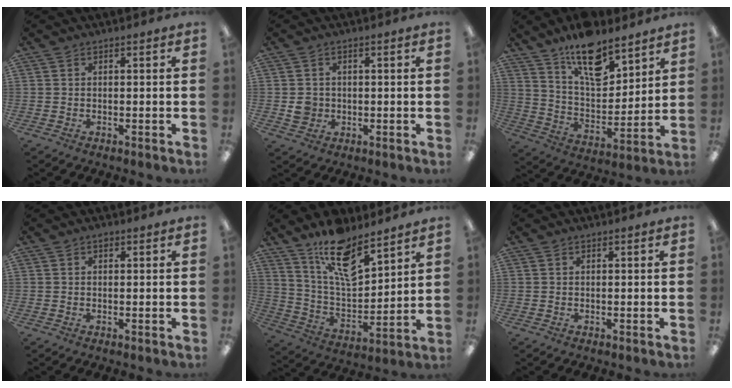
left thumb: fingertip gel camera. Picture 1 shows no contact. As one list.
[{"total": 3.2, "force": [-0.1, 3.1, 1.0], "torque": [-0.005, -0.001, -0.005]}, {"total": 15.8, "force": [11.6, 6.7, 8.4], "torque": [-0.132, -0.069, 0.201]}, {"total": 0.9, "force": [0.4, 0.5, 0.6], "torque": [-0.013, 0.004, 0.007]}, {"total": 15.7, "force": [11.4, 6.0, 9.0], "torque": [-0.156, -0.067, 0.199]}, {"total": 0.0}]